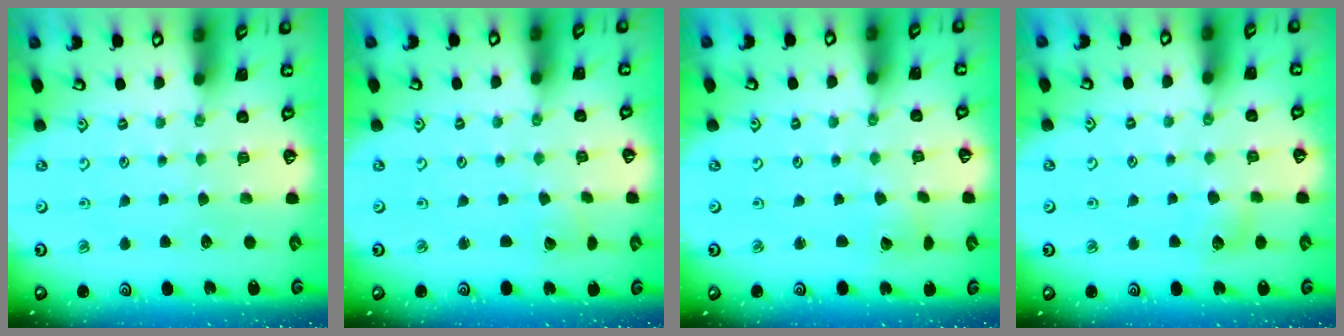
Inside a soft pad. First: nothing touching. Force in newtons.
{"total": 2.1, "press": 2.1, "slide": 0.1}
{"total": 2.3, "press": 2.3, "slide": 0.3}
{"total": 5.9, "press": 5.9, "slide": 0.8}